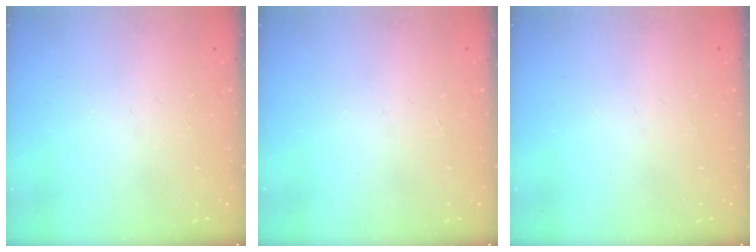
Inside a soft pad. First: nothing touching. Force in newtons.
{"total": 0.0}
{"total": 0.0}